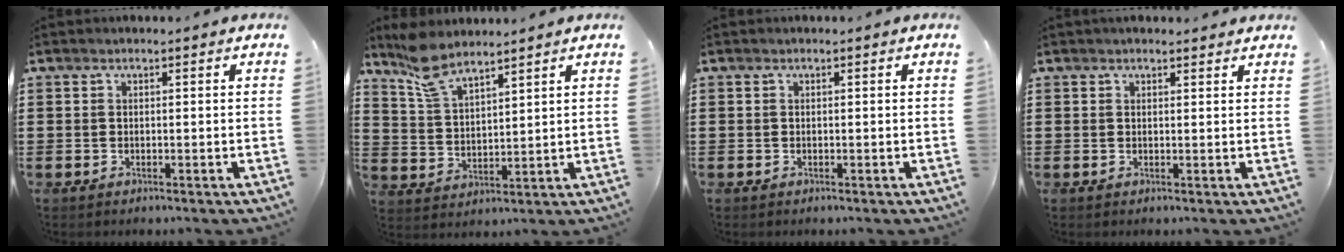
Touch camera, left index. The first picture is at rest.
{"total": 6.9, "force": [5.9, 1.5, 3.3], "torque": [-0.084, -0.009, 0.111]}
{"total": 0.0}
{"total": 1.3, "force": [1.2, 0.3, 0.3], "torque": [-0.007, 0.003, 0.023]}